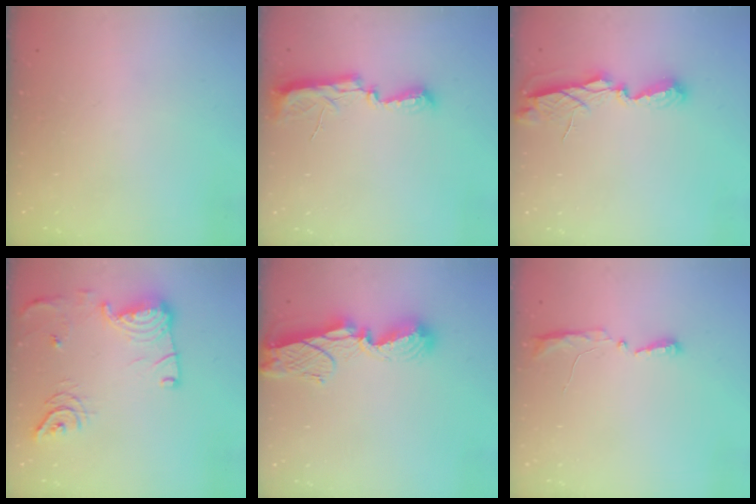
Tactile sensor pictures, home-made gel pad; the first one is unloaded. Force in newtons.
{"total": 9.8, "press": 8.8, "slide": 4.4}
{"total": 6.6, "press": 6.6, "slide": 0.2}
{"total": 16.1, "press": 15.5, "slide": 4.2}
{"total": 9.7, "press": 9.7, "slide": 0.9}
{"total": 8.2, "press": 5.2, "slide": 6.2}